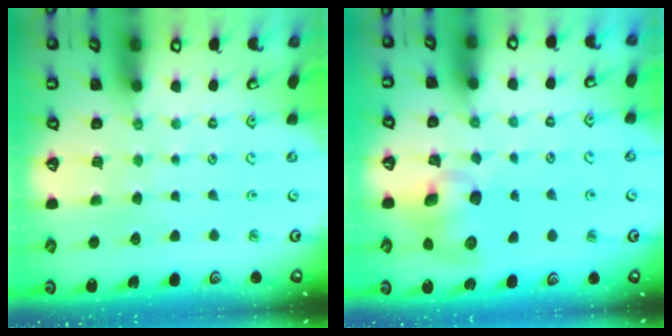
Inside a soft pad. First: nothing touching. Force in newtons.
{"total": 9.7, "press": 9.6, "slide": 1.3}